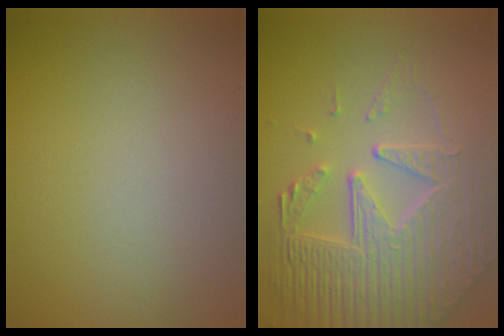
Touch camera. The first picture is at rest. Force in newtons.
{"total": 8.6, "press": 5.9, "slide": 6.3}